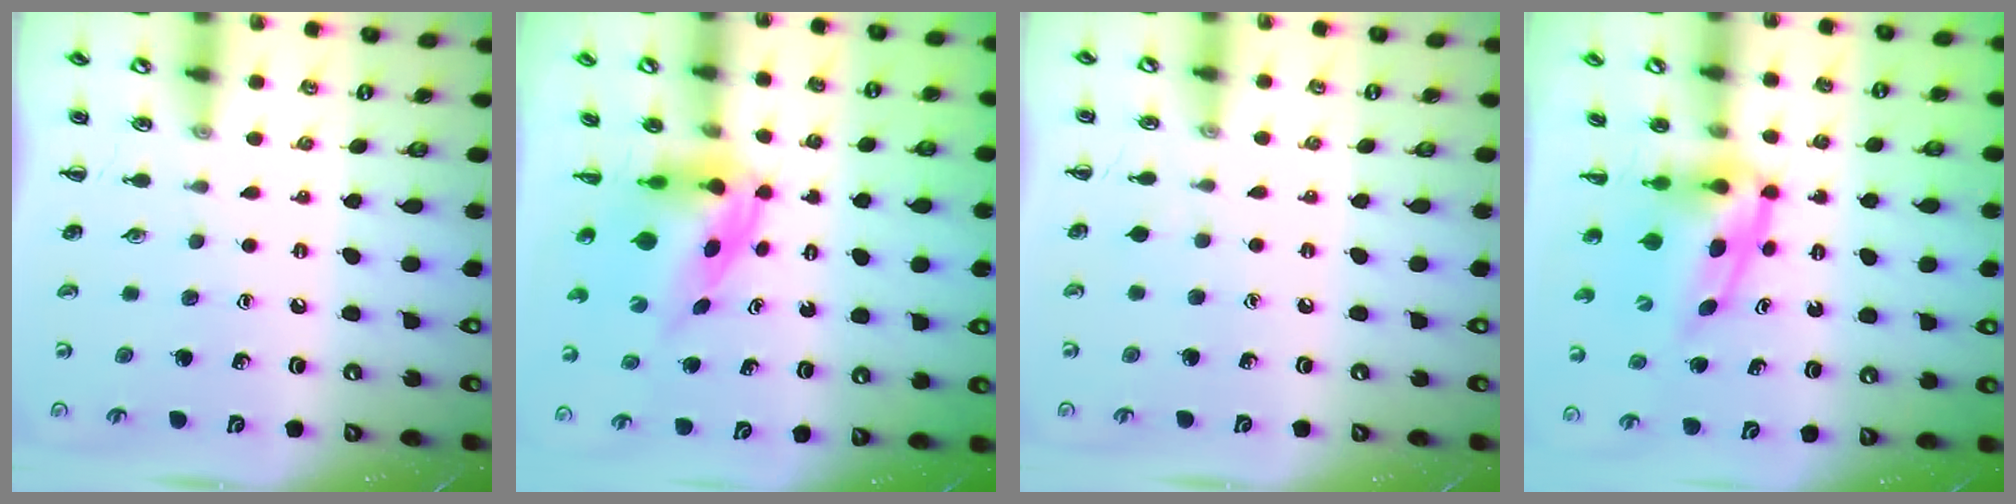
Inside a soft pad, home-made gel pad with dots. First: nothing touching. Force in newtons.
{"total": 3.8, "press": 3.7, "slide": 1.0}
{"total": 2.3, "press": 2.0, "slide": 1.0}
{"total": 5.7, "press": 5.7, "slide": 0.9}